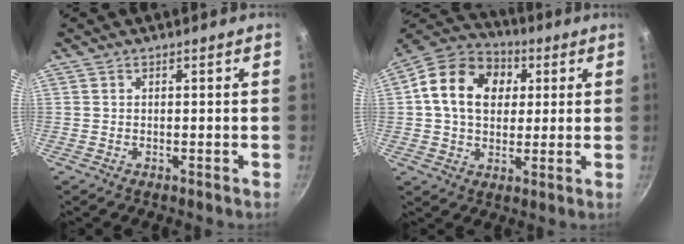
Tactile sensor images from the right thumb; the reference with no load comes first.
{"total": 16.1, "force": [3.5, 12.3, 9.8], "torque": [-0.153, 0.020, 0.043]}